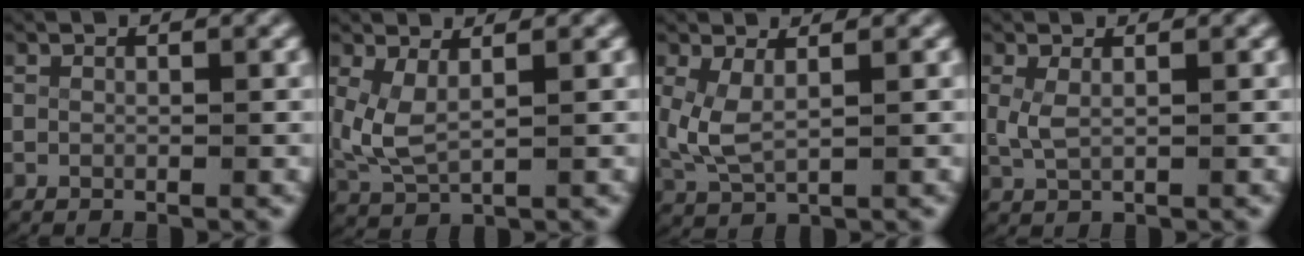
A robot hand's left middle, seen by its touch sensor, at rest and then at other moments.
{"total": 4.1, "force": [0.8, 2.8, 2.8], "torque": [-0.082, -0.015, 0.025]}
{"total": 3.6, "force": [0.6, 2.3, 2.7], "torque": [-0.079, -0.015, 0.024]}
{"total": 1.7, "force": [0.3, 0.7, 1.5], "torque": [-0.044, -0.009, 0.015]}